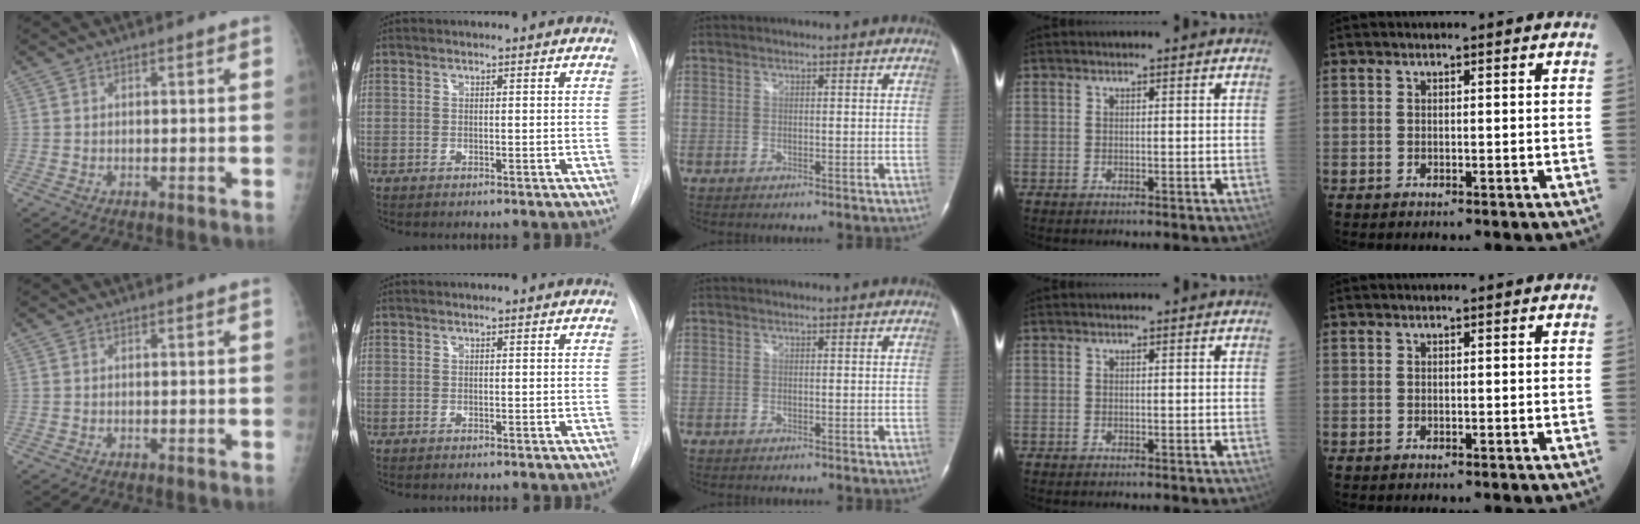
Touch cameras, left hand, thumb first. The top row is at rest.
{}